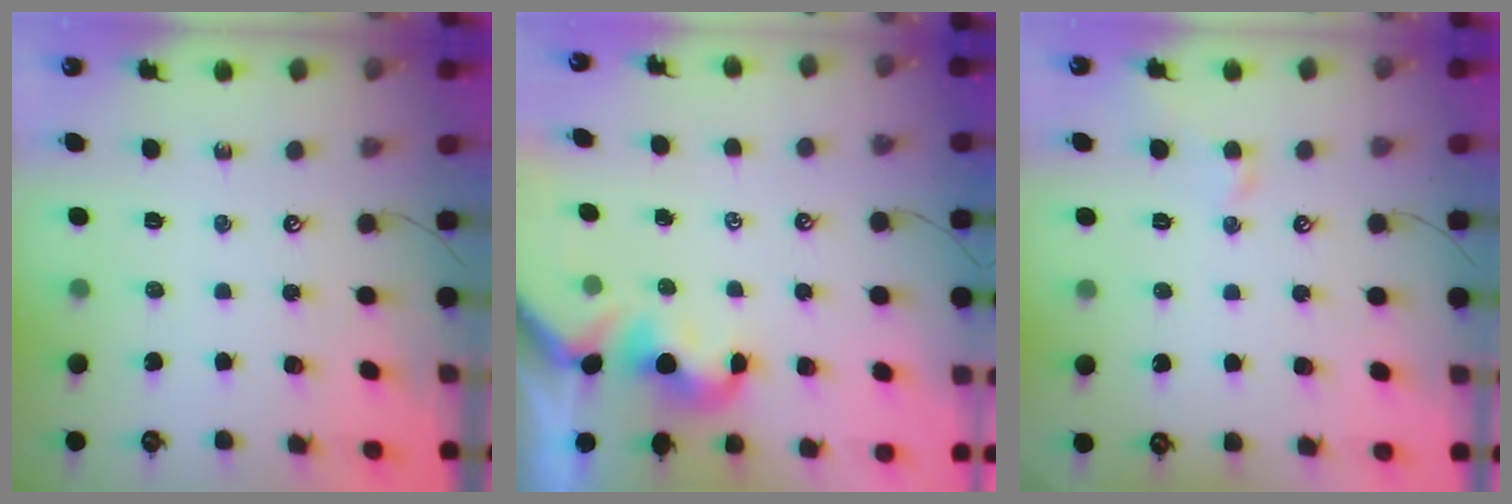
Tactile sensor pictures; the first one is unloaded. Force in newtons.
{"total": 1.1, "press": 1.0, "slide": 0.4}
{"total": 0.0}